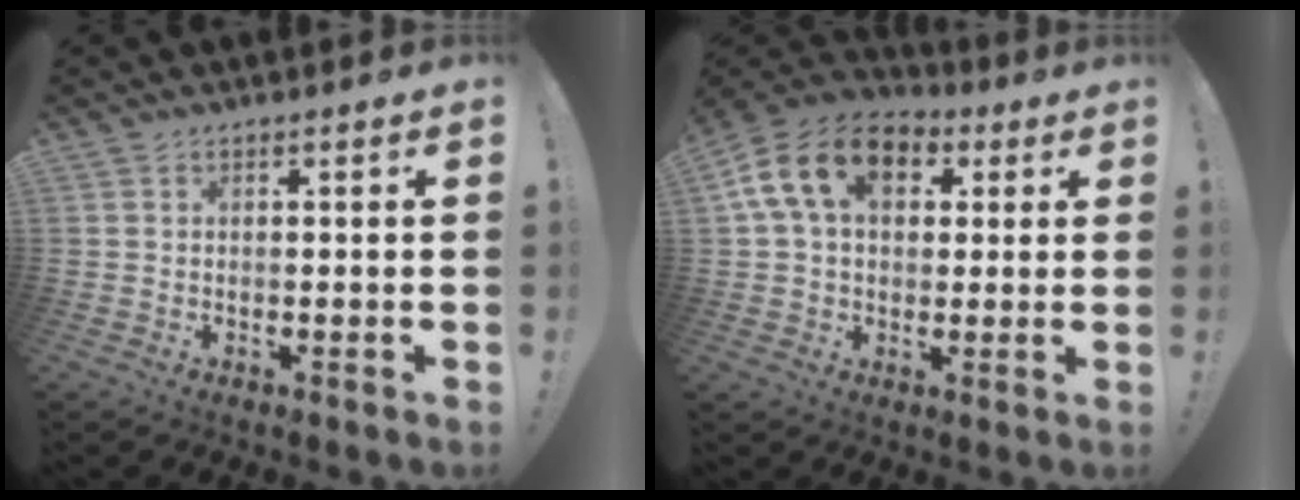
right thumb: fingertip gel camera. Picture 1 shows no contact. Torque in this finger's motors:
{"motor_torque": [1.90, 2.71, 0.61, -0.33, 0.17]}